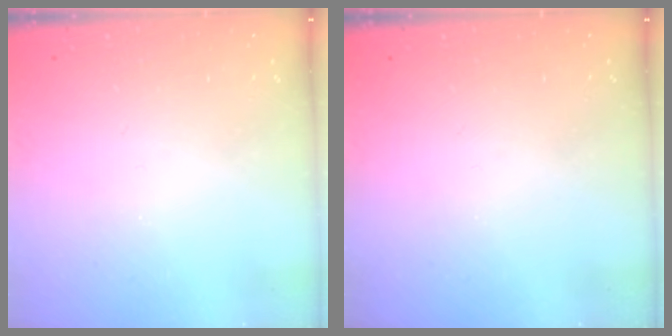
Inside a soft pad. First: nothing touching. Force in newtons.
{"total": 0.0}